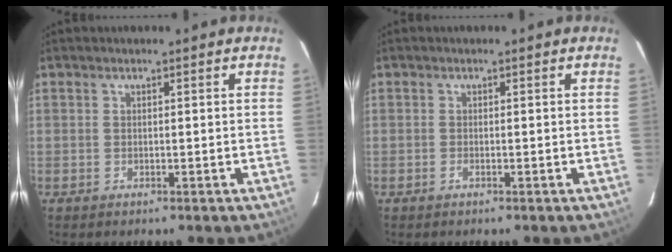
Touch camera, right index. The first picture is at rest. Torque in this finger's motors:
{"motor_torque": [0.13, -0.02, 0.04, 0.00]}